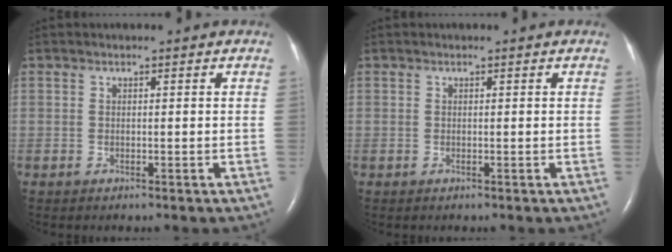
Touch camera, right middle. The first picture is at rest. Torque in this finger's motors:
{"motor_torque": [0.06, -0.12, 0.00, 0.00]}